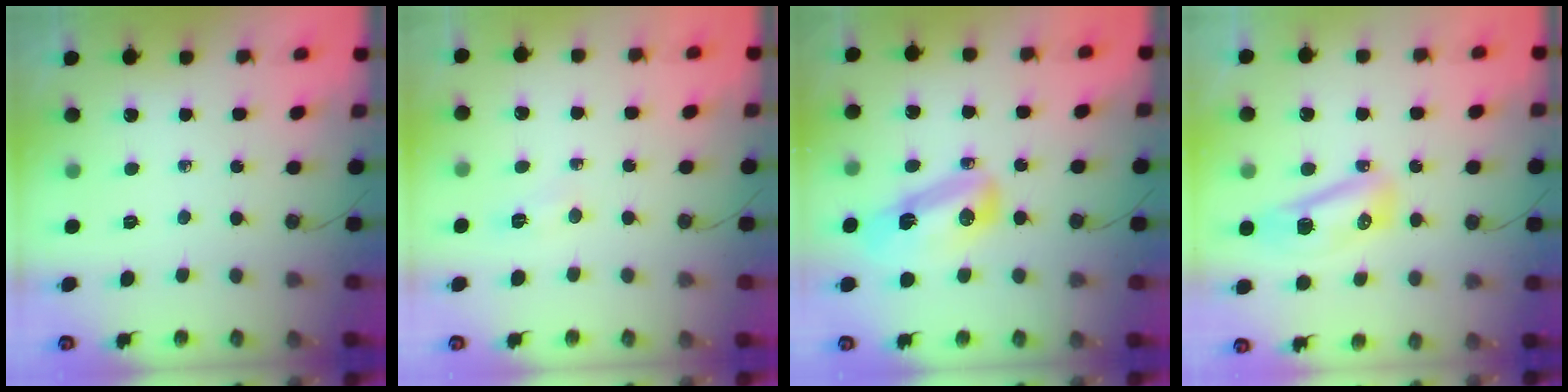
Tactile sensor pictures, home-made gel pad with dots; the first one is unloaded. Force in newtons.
{"total": 3.8, "press": 3.8, "slide": 0.5}
{"total": 9.2, "press": 9.2, "slide": 0.6}
{"total": 20.2, "press": 11.9, "slide": 16.3}